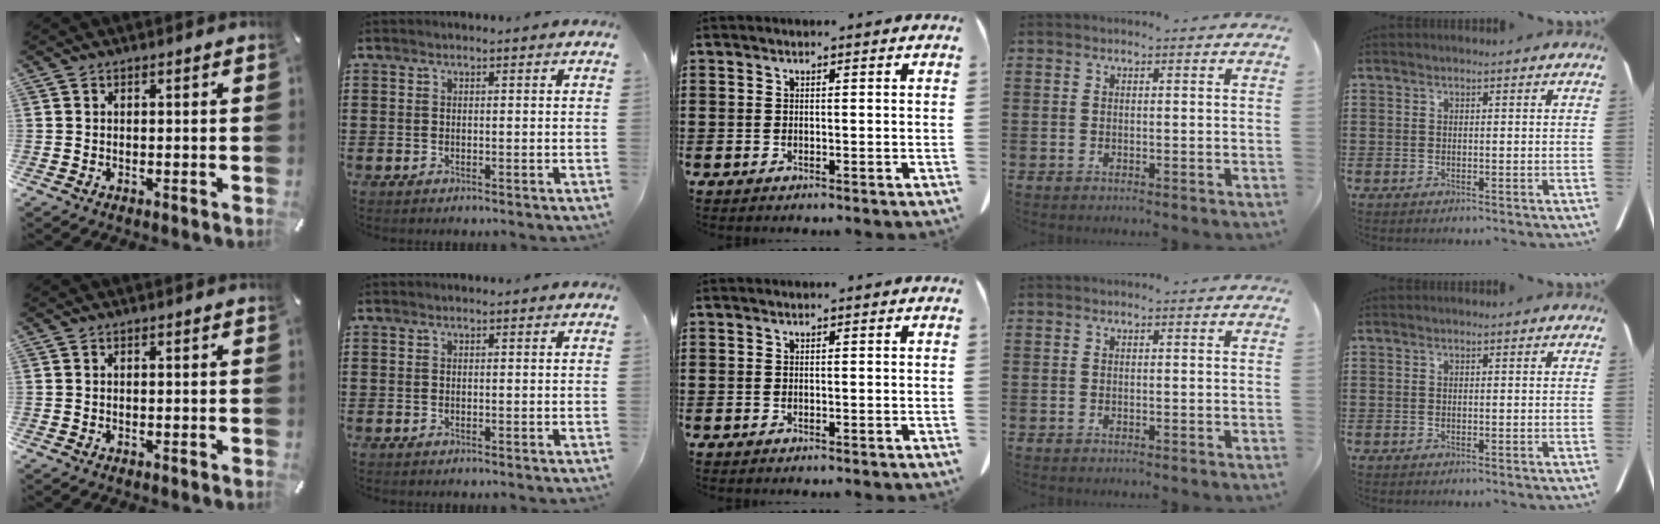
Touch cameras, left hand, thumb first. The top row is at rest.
{}